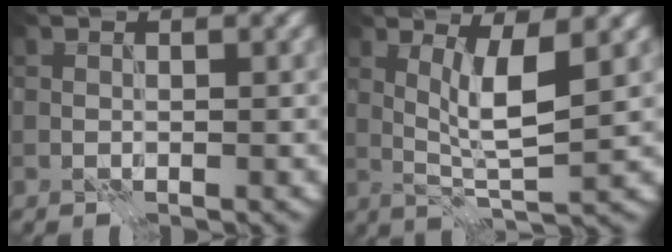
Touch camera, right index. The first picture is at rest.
{"total": 4.2, "force": [1.0, 0.5, 4.1], "torque": [-0.082, -0.010, 0.025]}